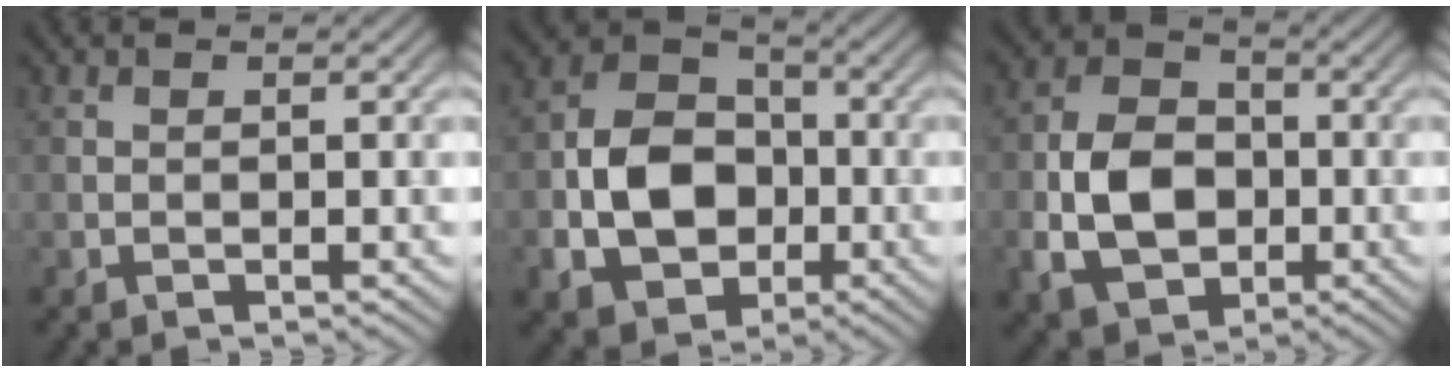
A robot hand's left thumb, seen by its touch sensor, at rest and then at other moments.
{"total": 10.5, "force": [-2.3, 8.0, 6.4], "torque": [-0.133, -0.008, -0.054]}
{"total": 9.2, "force": [-1.9, 6.7, 6.0], "torque": [-0.128, -0.006, -0.043]}